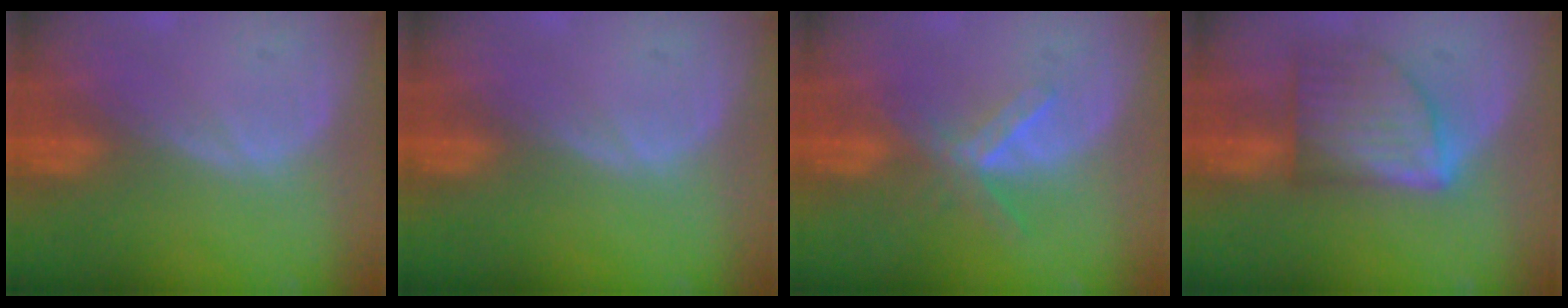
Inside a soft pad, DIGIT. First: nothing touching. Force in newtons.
{"total": 0.0}
{"total": 5.7, "press": 5.0, "slide": 2.8}
{"total": 7.6, "press": 7.6, "slide": 0.3}